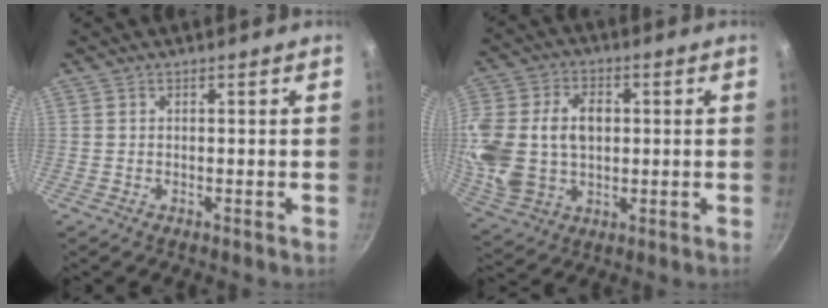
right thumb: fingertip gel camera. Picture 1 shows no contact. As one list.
[{"total": 17.9, "force": [1.3, 12.8, 12.5], "torque": [-0.248, 0.013, 0.030]}]